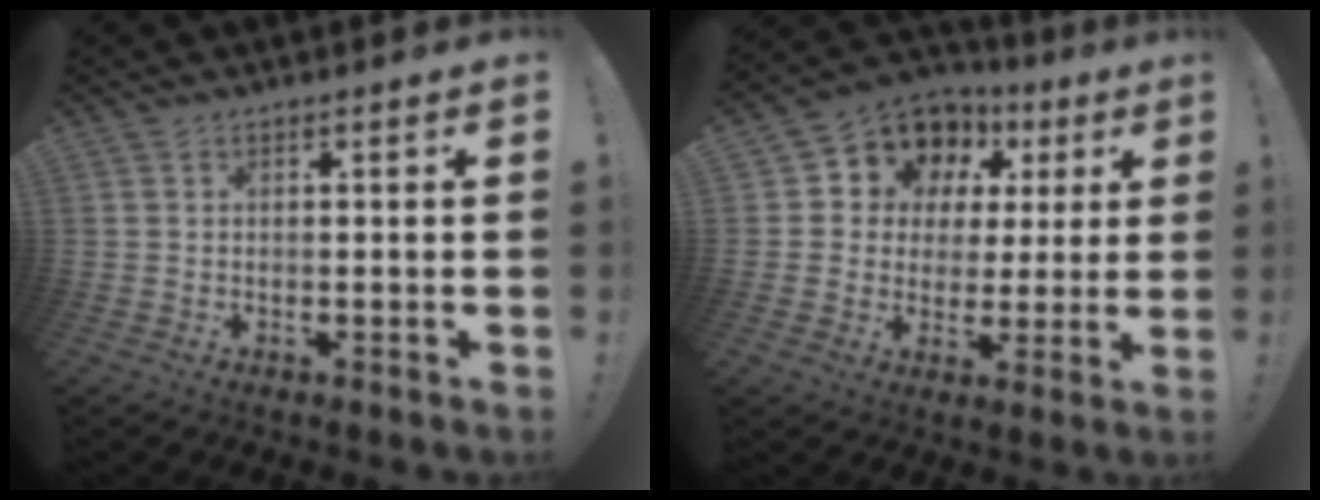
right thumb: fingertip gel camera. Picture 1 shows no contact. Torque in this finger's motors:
{"motor_torque": [-0.10, 0.49, 0.28, -0.21, 0.01]}